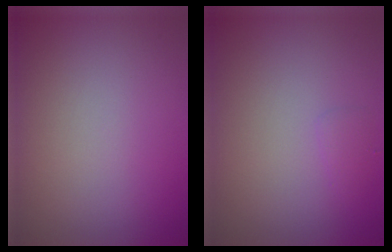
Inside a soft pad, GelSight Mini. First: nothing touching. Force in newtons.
{"total": 0.8, "press": 0.8, "slide": 0.0}